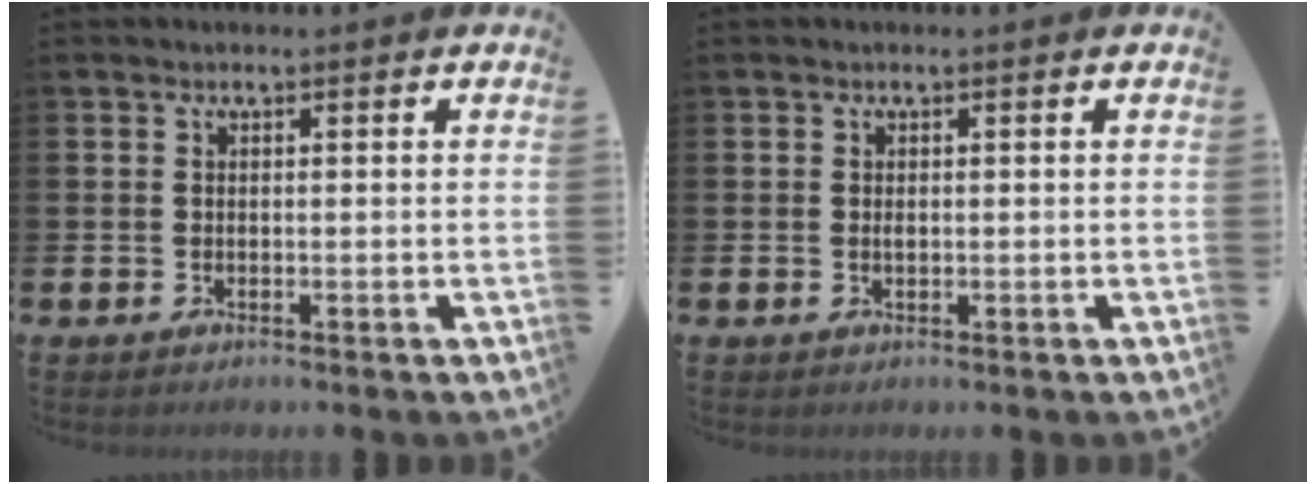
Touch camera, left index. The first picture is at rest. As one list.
[{"total": 0.6, "force": [0.1, 0.2, 0.5], "torque": [-0.010, 0.001, 0.001]}]